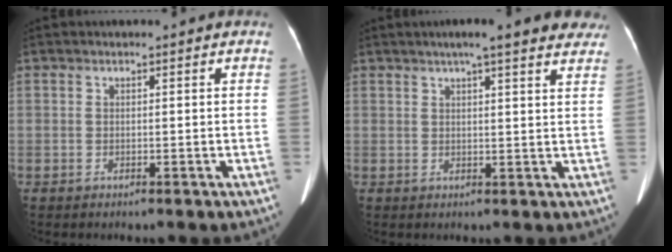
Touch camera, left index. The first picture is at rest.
{"total": 12.0, "force": [9.6, 1.7, 6.9], "torque": [-0.083, 0.022, 0.109]}